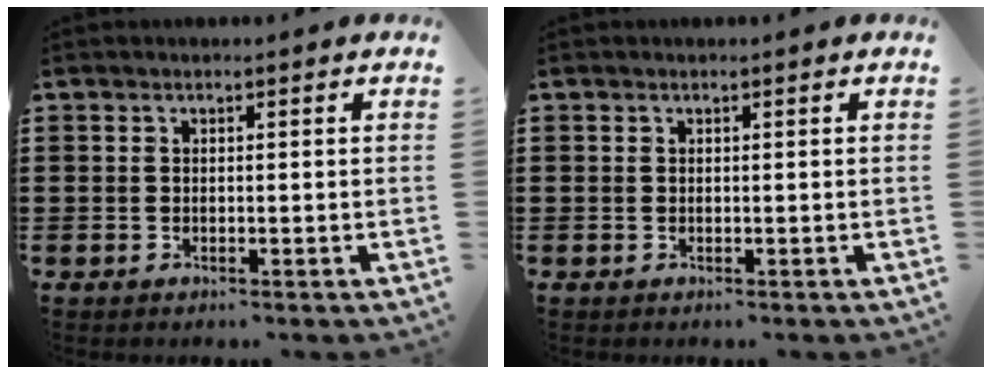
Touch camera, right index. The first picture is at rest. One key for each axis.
{"total": 0.0}